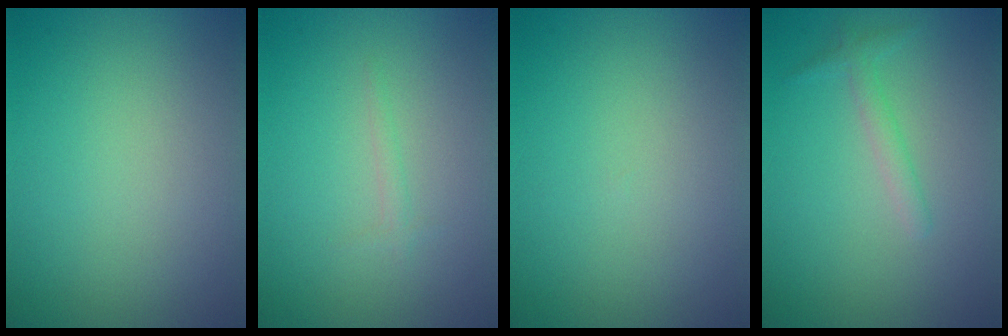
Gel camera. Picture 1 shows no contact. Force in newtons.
{"total": 1.0, "press": 1.0, "slide": 0.1}
{"total": 0.0}
{"total": 1.4, "press": 1.4, "slide": 0.1}